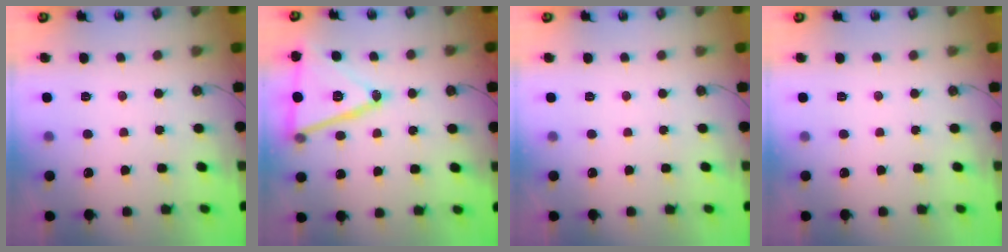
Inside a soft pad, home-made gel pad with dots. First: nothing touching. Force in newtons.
{"total": 19.4, "press": 19.1, "slide": 3.4}
{"total": 0.0}
{"total": 0.0}